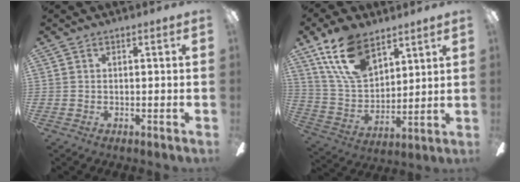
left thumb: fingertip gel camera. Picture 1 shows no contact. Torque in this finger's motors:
{"motor_torque": [0.86, 0.26, 1.74, -1.03, 0.11]}